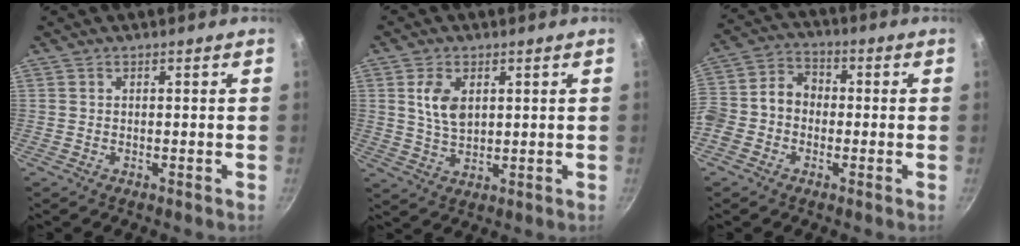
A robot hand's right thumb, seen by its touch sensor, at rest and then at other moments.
{"total": 6.3, "force": [1.7, 4.0, 4.6], "torque": [-0.078, -0.009, 0.036]}
{"total": 10.2, "force": [-1.9, 8.3, 5.5], "torque": [-0.085, 0.039, -0.056]}